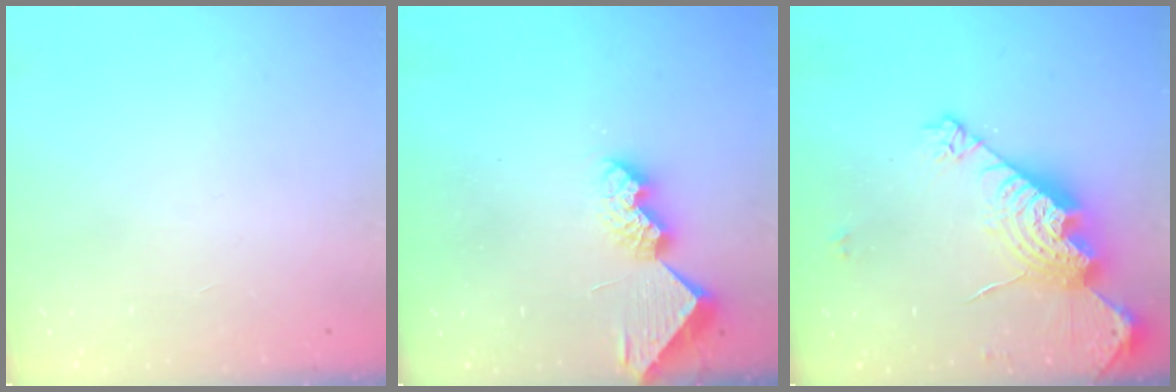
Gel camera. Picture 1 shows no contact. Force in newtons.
{"total": 8.3, "press": 8.3, "slide": 0.6}
{"total": 17.5, "press": 17.4, "slide": 1.3}